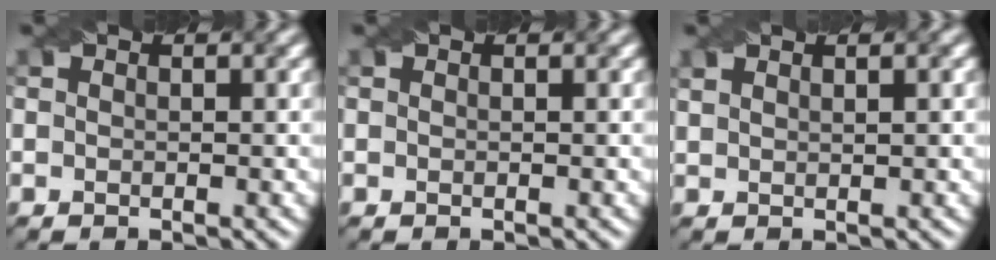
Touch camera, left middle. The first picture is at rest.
{"total": 0.0}
{"total": 1.5, "force": [1.0, 0.5, 1.0], "torque": [-0.013, -0.001, 0.016]}